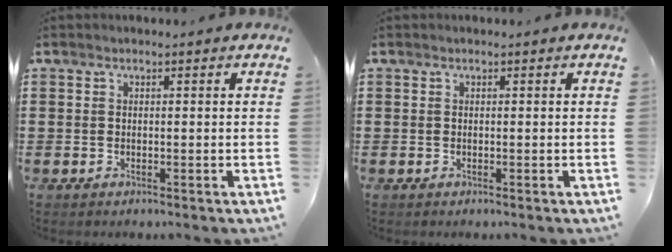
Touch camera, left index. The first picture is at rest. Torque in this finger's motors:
{"motor_torque": [0.00, 0.00, 0.00, 0.00]}